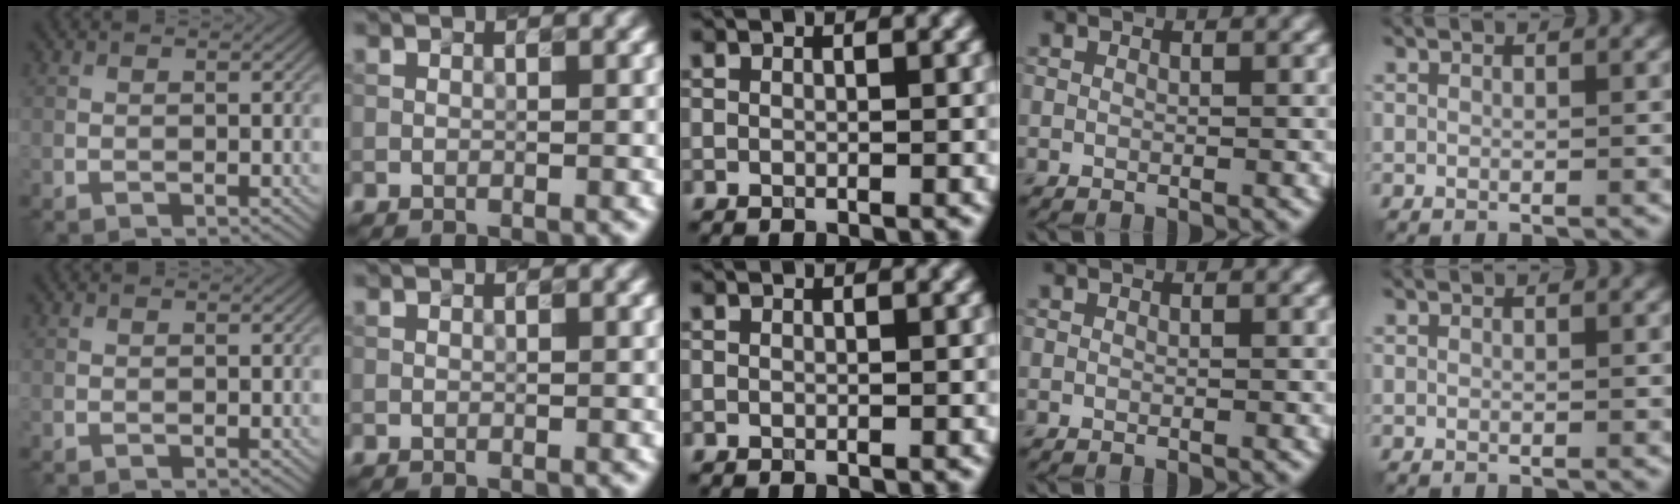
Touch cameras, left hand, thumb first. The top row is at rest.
{}